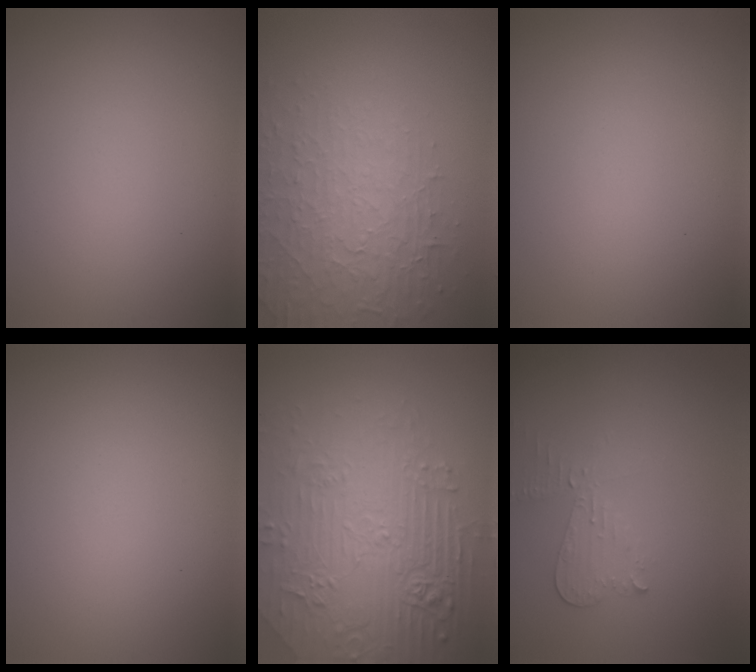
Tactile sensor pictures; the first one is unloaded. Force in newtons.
{"total": 3.9, "press": 3.7, "slide": 1.2}
{"total": 0.0}
{"total": 0.0}
{"total": 8.9, "press": 6.1, "slide": 6.4}
{"total": 2.1, "press": 2.1, "slide": 0.1}